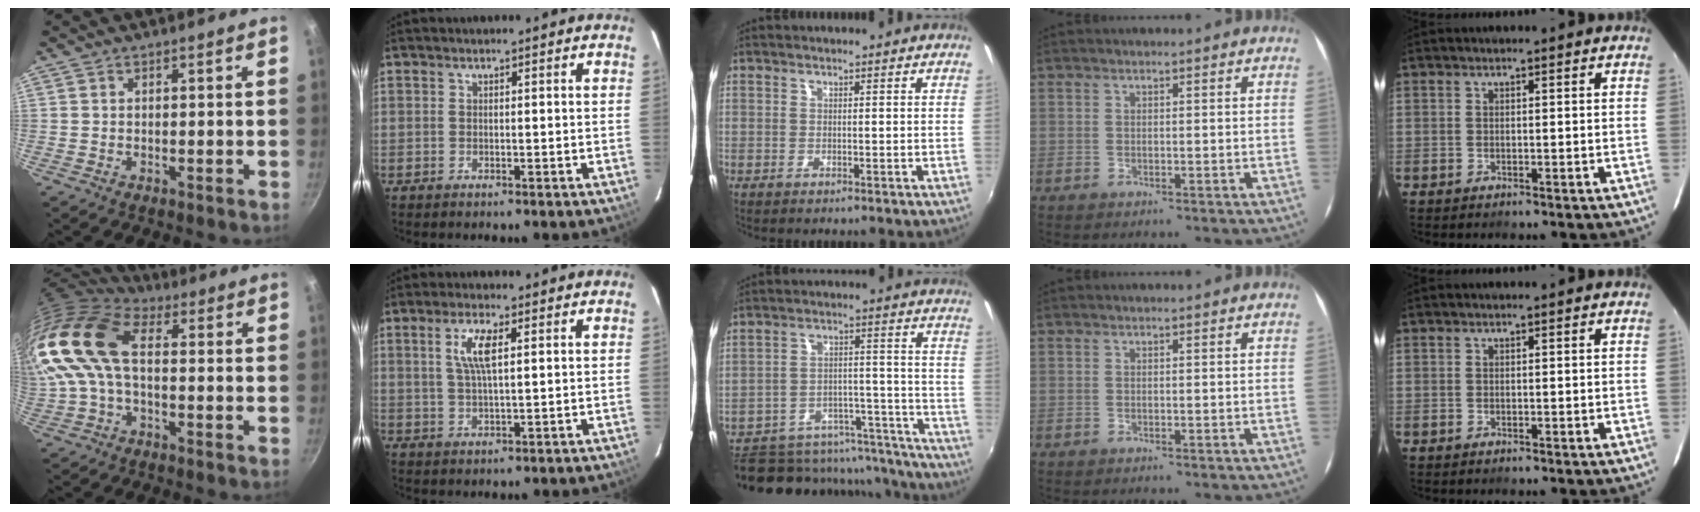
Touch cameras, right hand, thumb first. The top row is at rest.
{"thumb": {"total": 17.2, "force": [1.4, 9.8, 14.1], "torque": [-0.290, 0.020, 0.013]}, "index": {"total": 5.5, "force": [1.8, 1.3, 5.1], "torque": [-0.098, 0.003, 0.034]}, "middle": {"total": 19.4, "force": [-15.3, 9.8, 6.9], "torque": [-0.138, 0.041, -0.180]}}